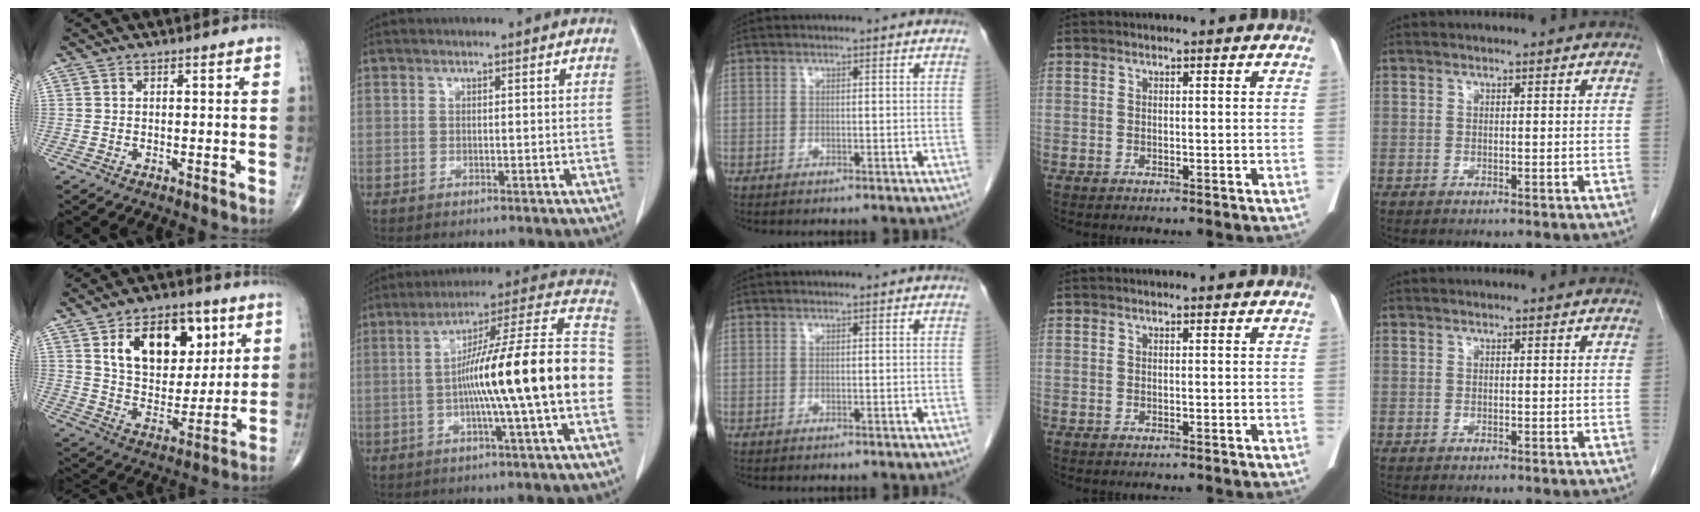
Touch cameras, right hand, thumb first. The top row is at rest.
{"thumb": {"total": 18.1, "force": [7.3, 11.1, 12.4], "torque": [-0.137, -0.027, 0.129]}, "index": {"total": 20.6, "force": [-2.5, -0.3, 20.4], "torque": [-0.293, 0.028, -0.051]}}